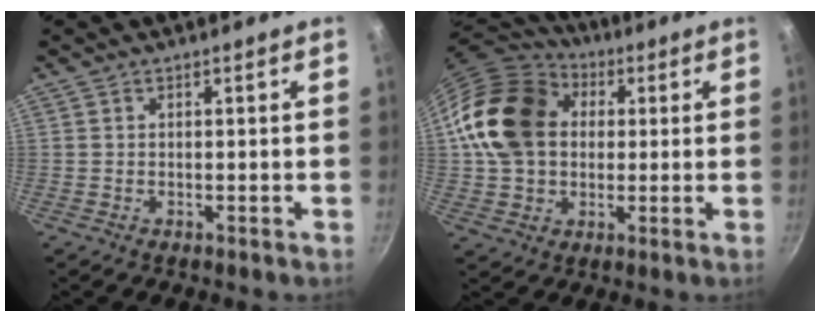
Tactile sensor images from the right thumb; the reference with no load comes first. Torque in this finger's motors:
{"motor_torque": [0.17, 2.28, 1.60, 0.08, 0.19]}